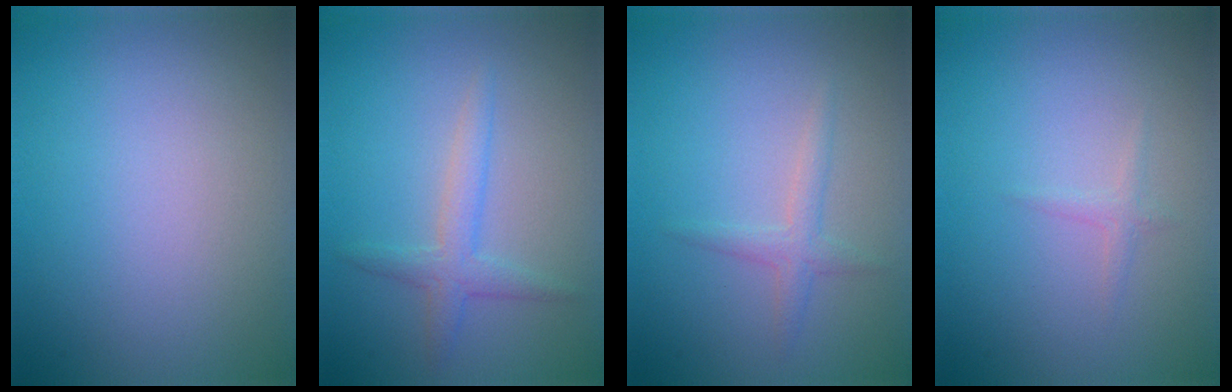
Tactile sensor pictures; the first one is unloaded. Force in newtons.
{"total": 2.3, "press": 2.3, "slide": 0.1}
{"total": 1.5, "press": 1.5, "slide": 0.0}
{"total": 0.8, "press": 0.8, "slide": 0.0}